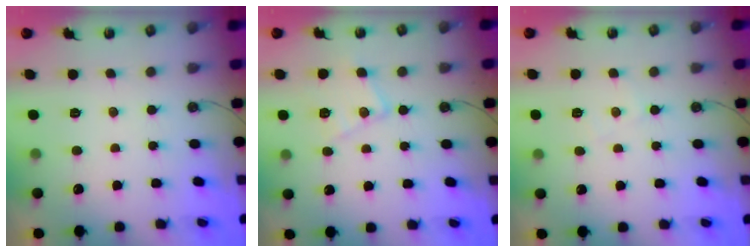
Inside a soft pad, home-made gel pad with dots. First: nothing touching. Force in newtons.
{"total": 12.3, "press": 12.3, "slide": 0.7}
{"total": 4.4, "press": 4.3, "slide": 0.8}